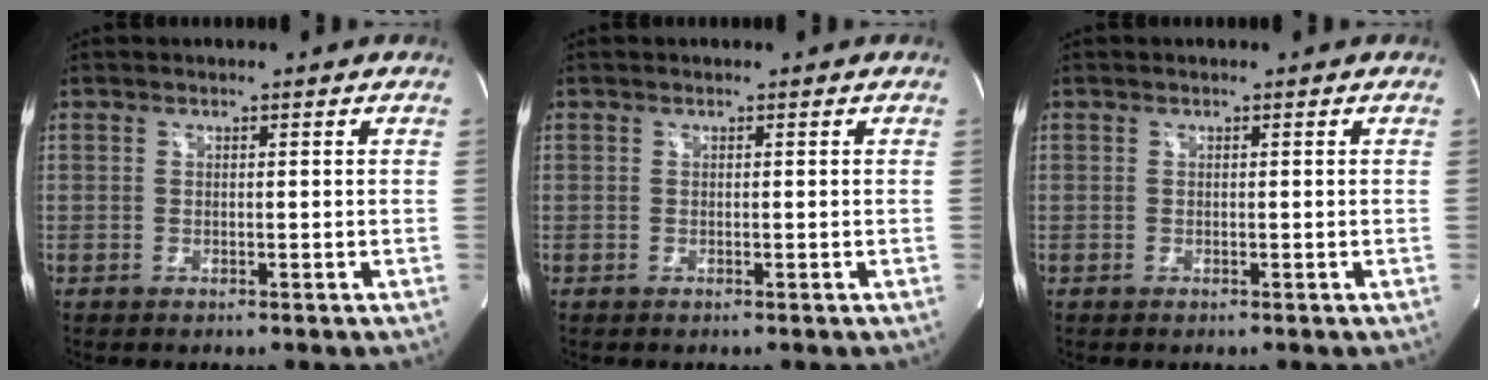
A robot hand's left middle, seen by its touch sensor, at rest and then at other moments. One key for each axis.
{"total": 0.0}
{"total": 0.0}